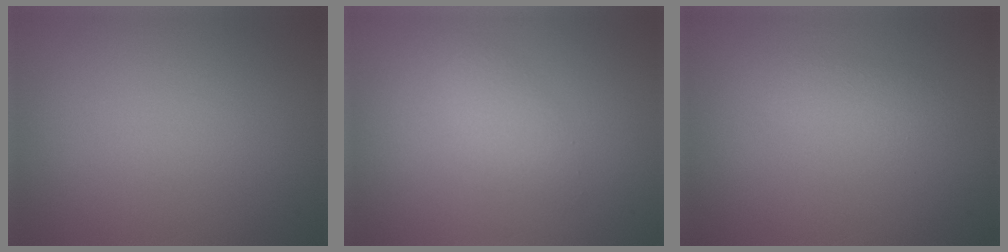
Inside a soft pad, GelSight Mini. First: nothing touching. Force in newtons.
{"total": 1.6, "press": 1.6, "slide": 0.1}
{"total": 1.5, "press": 1.5, "slide": 0.1}